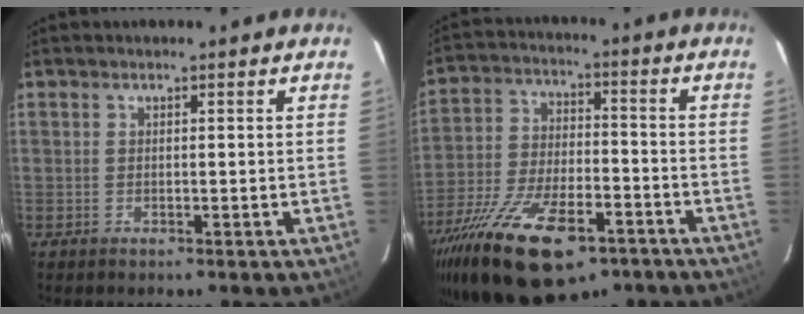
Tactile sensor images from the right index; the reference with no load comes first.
{"total": 23.2, "force": [-14.4, 10.0, 15.2], "torque": [-0.307, -0.039, -0.234]}